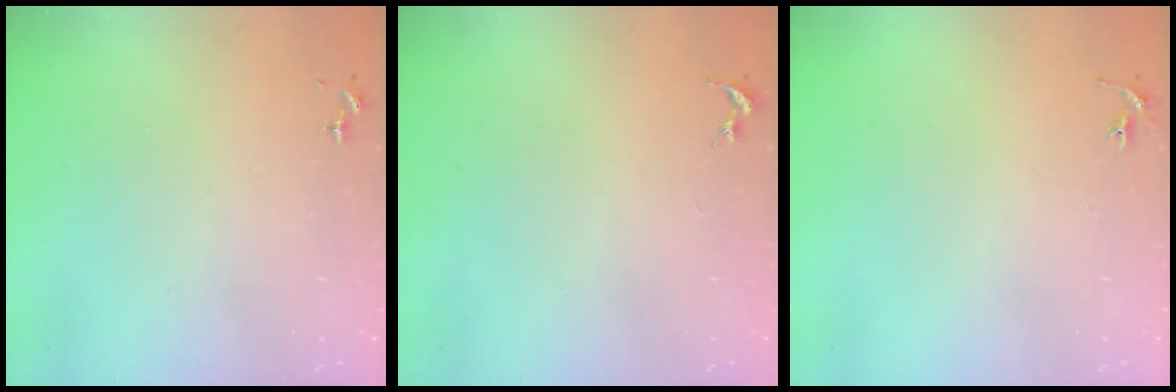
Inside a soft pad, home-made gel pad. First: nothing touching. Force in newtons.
{"total": 0.0}
{"total": 2.9, "press": 2.9, "slide": 0.3}